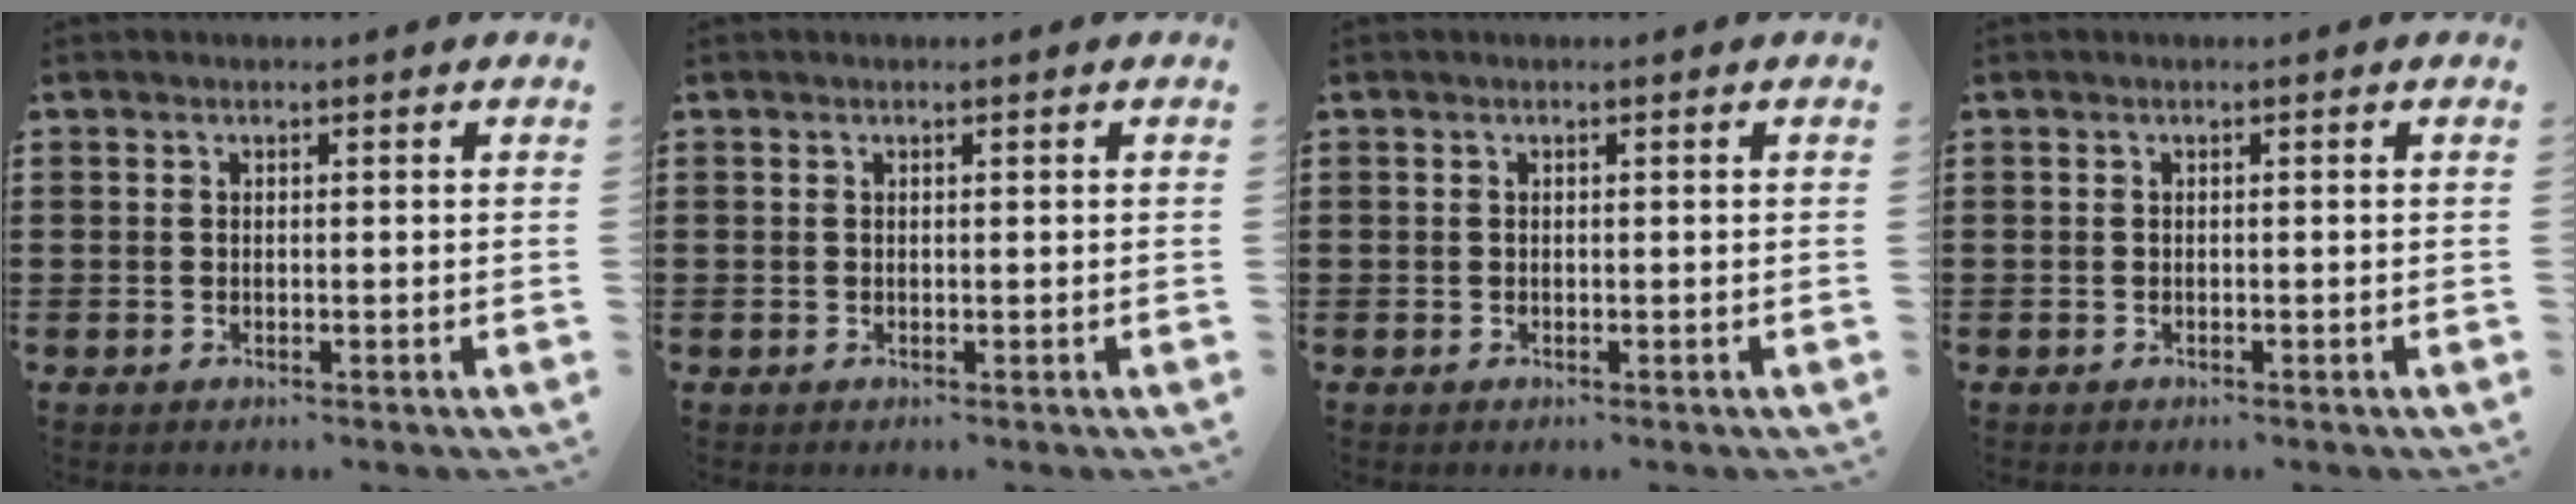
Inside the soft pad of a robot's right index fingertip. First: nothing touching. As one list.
[{"total": 0.0}, {"total": 0.0}, {"total": 0.0}]